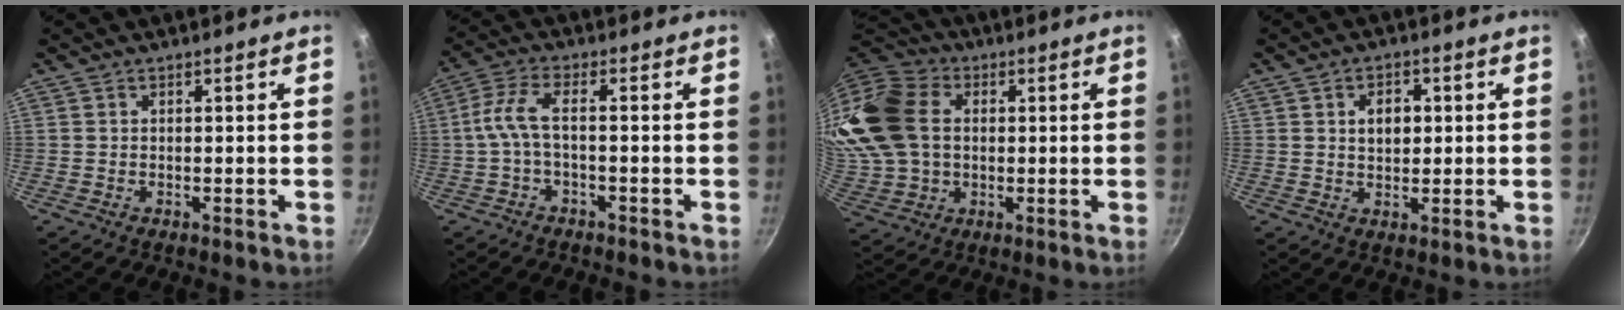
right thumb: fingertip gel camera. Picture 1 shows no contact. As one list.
[{"total": 5.2, "force": [-1.6, 1.6, 4.6], "torque": [-0.118, 0.022, -0.038]}, {"total": 18.8, "force": [2.4, 14.4, 11.9], "torque": [-0.235, 0.018, 0.046]}, {"total": 5.0, "force": [1.0, 3.4, 3.4], "torque": [-0.036, 0.002, 0.017]}]